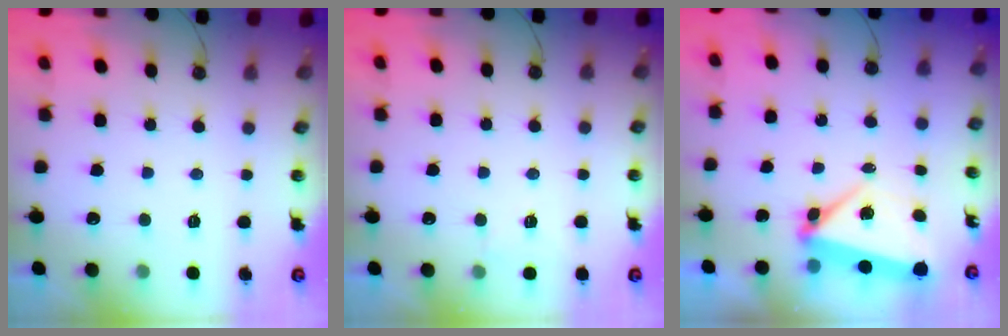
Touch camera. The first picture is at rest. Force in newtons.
{"total": 3.5, "press": 3.5, "slide": 0.6}
{"total": 5.8, "press": 5.8, "slide": 0.6}